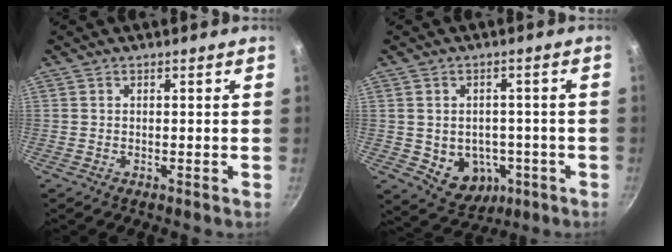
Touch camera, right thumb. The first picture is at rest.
{"total": 8.9, "force": [-2.2, 7.2, 4.8], "torque": [-0.038, 0.012, -0.013]}